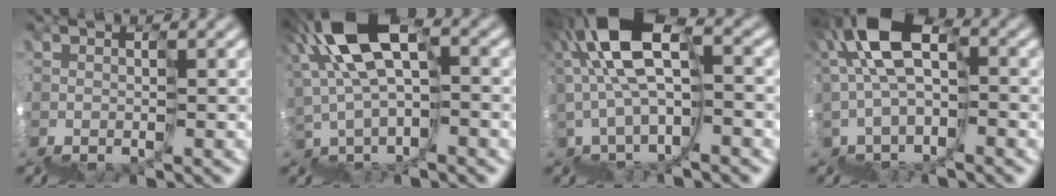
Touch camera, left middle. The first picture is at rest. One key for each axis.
{"total": 7.7, "fx": 3.5, "fy": 4.2, "fz": 5.5, "tx": -0.117, "ty": 0.034, "tz": 0.054}
{"total": 6.3, "fx": 2.1, "fy": 3.0, "fz": 5.2, "tx": -0.109, "ty": 0.042, "tz": 0.028}
{"total": 6.5, "fx": 1.9, "fy": 3.8, "fz": 4.9, "tx": -0.092, "ty": 0.039, "tz": 0.022}